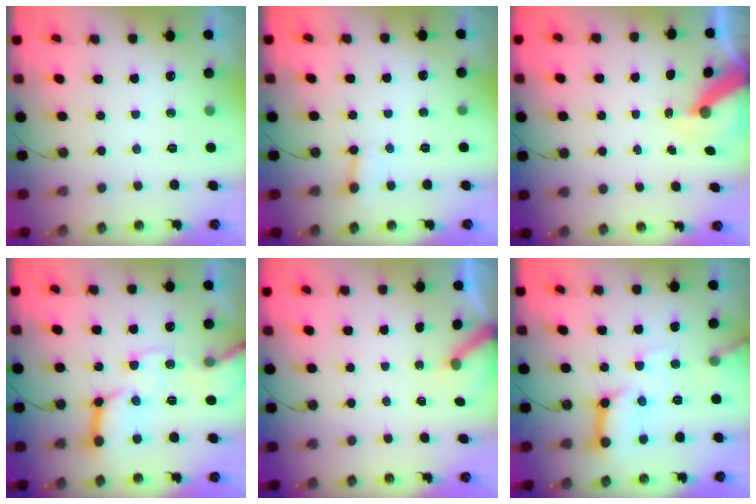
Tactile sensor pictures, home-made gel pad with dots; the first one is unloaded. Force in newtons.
{"total": 1.7, "press": 1.7, "slide": 0.0}
{"total": 9.1, "press": 9.1, "slide": 0.7}
{"total": 16.6, "press": 16.4, "slide": 2.1}
{"total": 2.9, "press": 2.9, "slide": 0.3}
{"total": 12.1, "press": 12.1, "slide": 0.9}